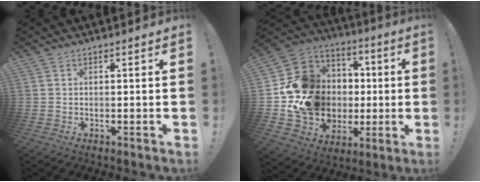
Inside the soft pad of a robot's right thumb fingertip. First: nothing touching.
{"total": 17.8, "force": [-1.1, 16.5, 6.5], "torque": [-0.078, 0.016, 0.025]}